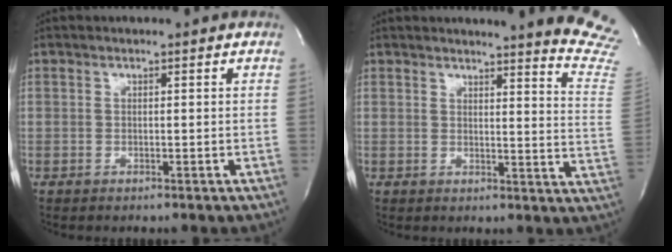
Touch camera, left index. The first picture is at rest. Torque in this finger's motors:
{"motor_torque": [-0.12, -0.22, 0.17, 0.03]}